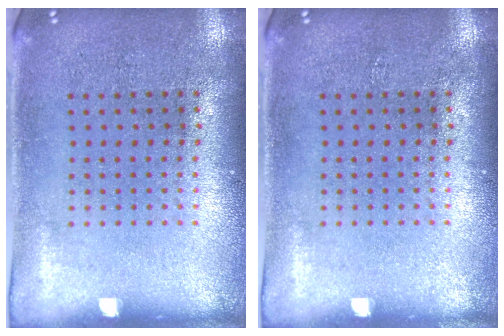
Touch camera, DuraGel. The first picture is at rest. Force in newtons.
{"total": 0.0}